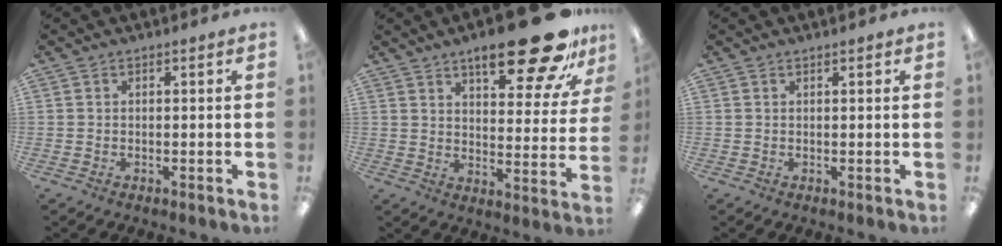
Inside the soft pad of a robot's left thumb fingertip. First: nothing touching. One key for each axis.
{"total": 20.6, "fx": 13.7, "fy": 6.5, "fz": 13.9, "tx": -0.191, "ty": -0.083, "tz": 0.219}
{"total": 0.6, "fx": 0.5, "fy": 0.1, "fz": 0.3, "tx": -0.007, "ty": 0.001, "tz": 0.008}